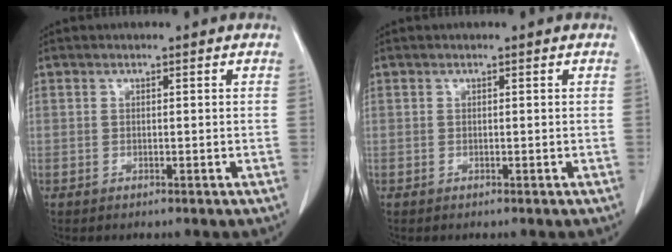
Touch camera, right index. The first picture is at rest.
{"total": 0.0}